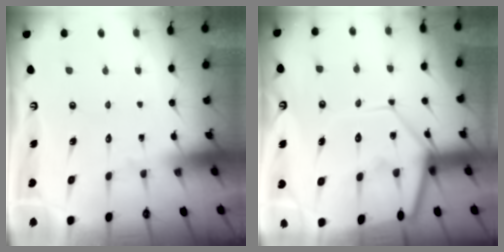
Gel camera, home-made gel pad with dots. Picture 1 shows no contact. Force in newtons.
{"total": 15.3, "press": 15.3, "slide": 1.3}